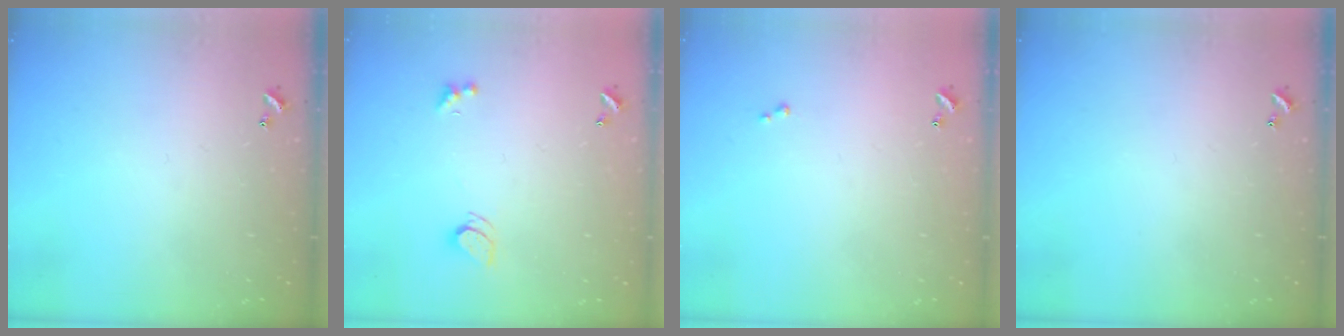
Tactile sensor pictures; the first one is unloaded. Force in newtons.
{"total": 2.5, "press": 2.4, "slide": 0.6}
{"total": 0.0}
{"total": 0.0}